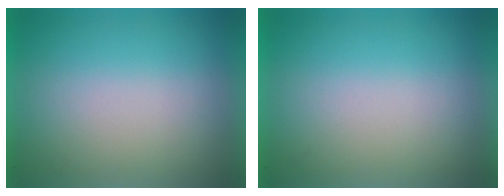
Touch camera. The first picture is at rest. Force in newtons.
{"total": 0.0}